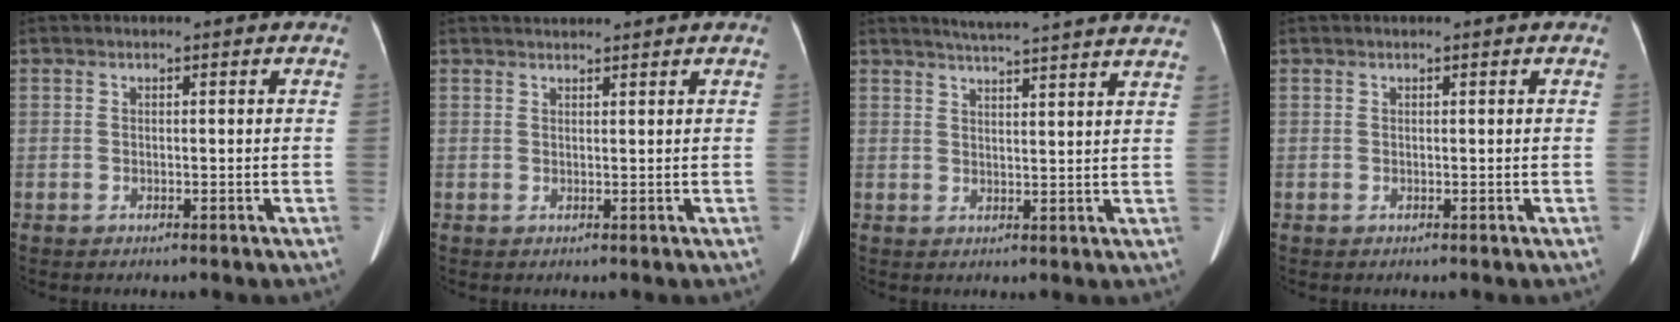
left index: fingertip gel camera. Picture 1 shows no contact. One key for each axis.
{"total": 2.3, "fx": 2.2, "fy": -0.2, "fz": 0.5, "tx": -0.005, "ty": 0.026, "tz": 0.042}
{"total": 17.3, "fx": 16.1, "fy": -0.3, "fz": 6.4, "tx": -0.098, "ty": -0.017, "tz": 0.196}
{"total": 0.0}